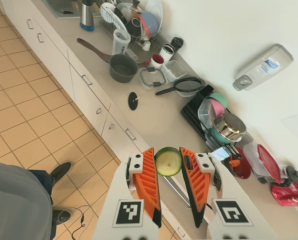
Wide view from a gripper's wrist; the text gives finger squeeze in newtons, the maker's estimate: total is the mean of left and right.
{"total": 9.5, "left": 9.1, "right": 9.9}